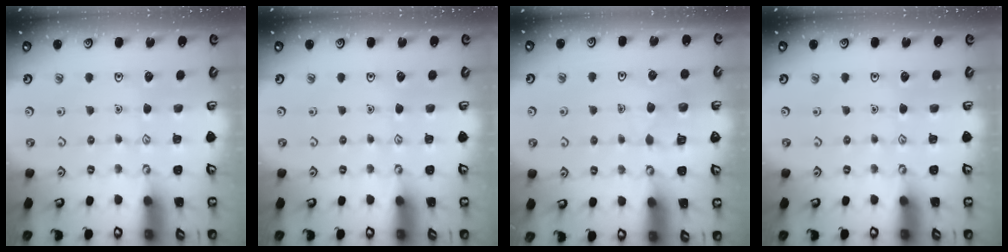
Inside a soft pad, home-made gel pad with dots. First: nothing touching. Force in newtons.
{"total": 0.0}
{"total": 4.7, "press": 4.7, "slide": 0.3}
{"total": 0.0}